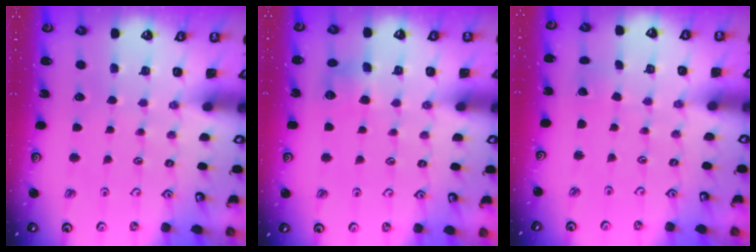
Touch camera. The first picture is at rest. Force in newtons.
{"total": 6.1, "press": 6.1, "slide": 0.7}
{"total": 1.2, "press": 1.2, "slide": 0.0}